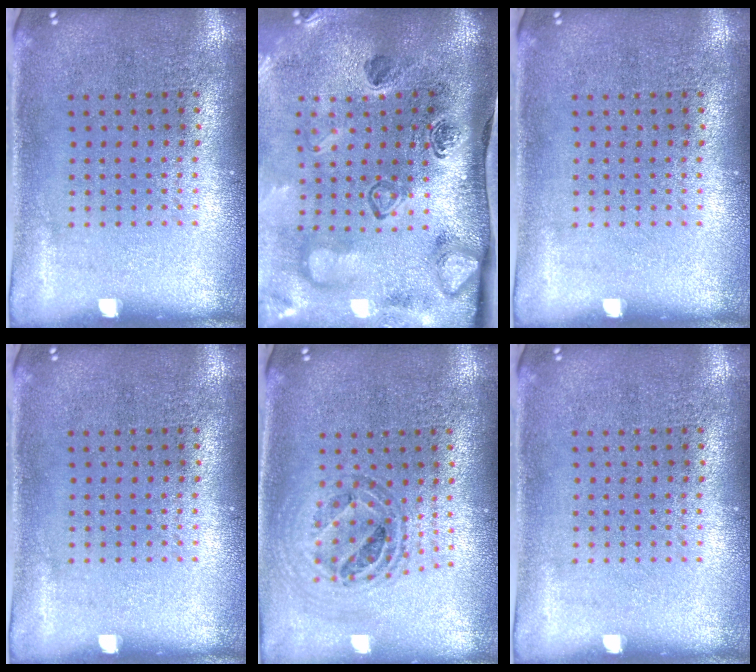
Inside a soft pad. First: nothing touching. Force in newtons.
{"total": 4.3, "press": 3.0, "slide": 3.1}
{"total": 0.0}
{"total": 0.0}
{"total": 0.9, "press": 0.9, "slide": 0.0}
{"total": 0.0}